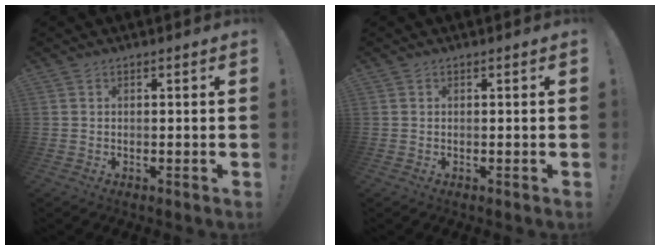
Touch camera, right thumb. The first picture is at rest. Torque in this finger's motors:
{"motor_torque": [0.03, 0.40, -0.28, 0.22, -0.04]}